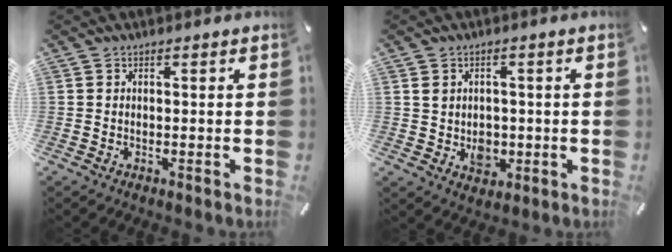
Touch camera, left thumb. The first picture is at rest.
{"total": 5.3, "force": [-0.3, 4.8, 2.0], "torque": [-0.017, 0.002, -0.006]}